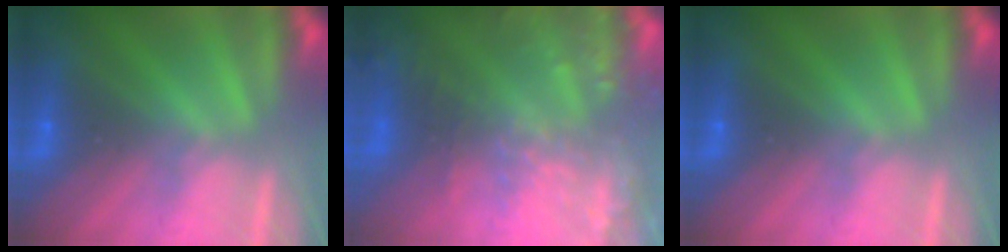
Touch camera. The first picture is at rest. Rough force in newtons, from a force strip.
{"total": 5.9}
{"total": 0.0}